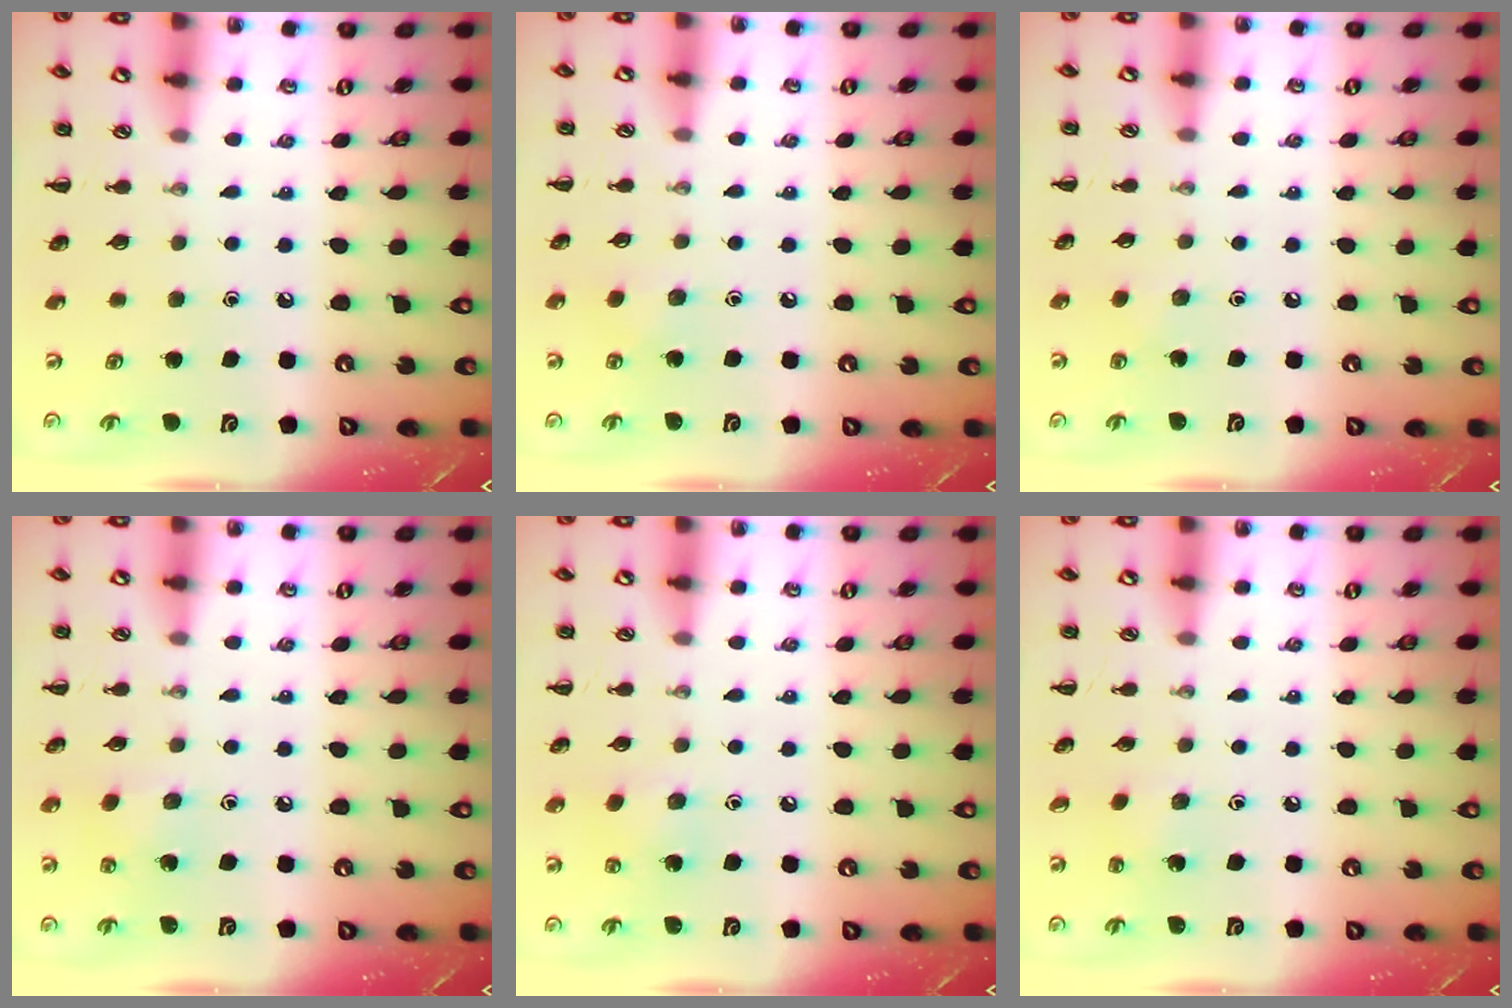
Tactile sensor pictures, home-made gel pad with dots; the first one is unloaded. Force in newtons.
{"total": 6.2, "press": 5.9, "slide": 1.8}
{"total": 3.2, "press": 3.0, "slide": 1.0}
{"total": 3.5, "press": 3.4, "slide": 0.8}
{"total": 4.9, "press": 4.7, "slide": 1.1}
{"total": 1.9, "press": 1.8, "slide": 0.6}